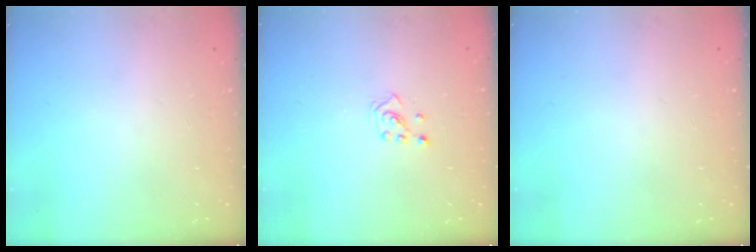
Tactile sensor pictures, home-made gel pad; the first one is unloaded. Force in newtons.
{"total": 2.1, "press": 1.9, "slide": 0.8}
{"total": 0.0}